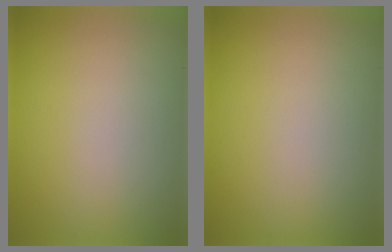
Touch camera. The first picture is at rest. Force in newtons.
{"total": 0.0}